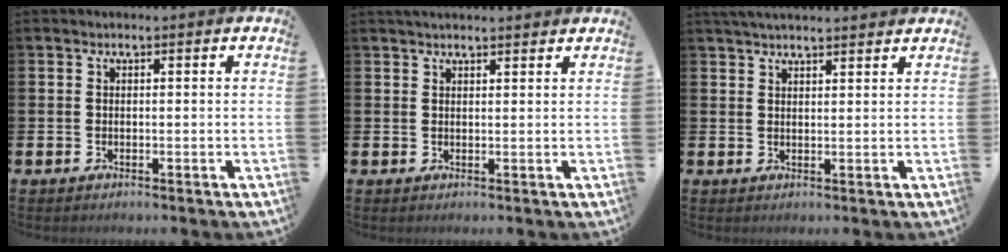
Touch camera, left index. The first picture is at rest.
{"total": 1.9, "force": [1.8, 0.3, 0.4], "torque": [-0.004, -0.004, 0.031]}
{"total": 2.9, "force": [2.8, 0.3, 0.7], "torque": [-0.020, -0.005, 0.053]}